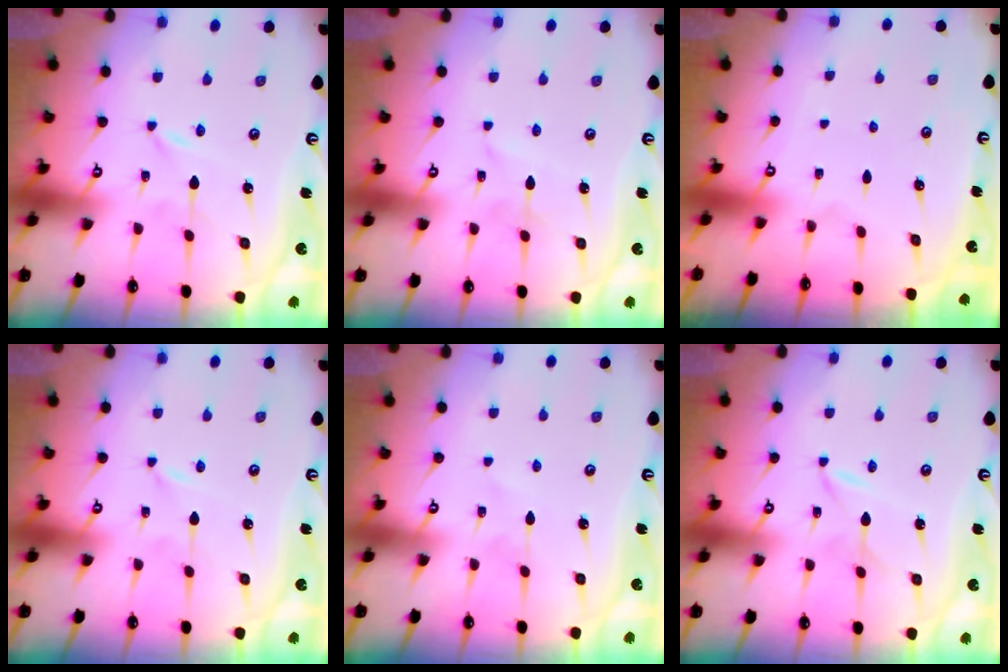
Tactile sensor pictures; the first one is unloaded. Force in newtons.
{"total": 2.4, "press": 2.3, "slide": 0.3}
{"total": 0.0}
{"total": 0.0}
{"total": 1.0, "press": 1.0, "slide": 0.1}
{"total": 1.7, "press": 1.7, "slide": 0.0}